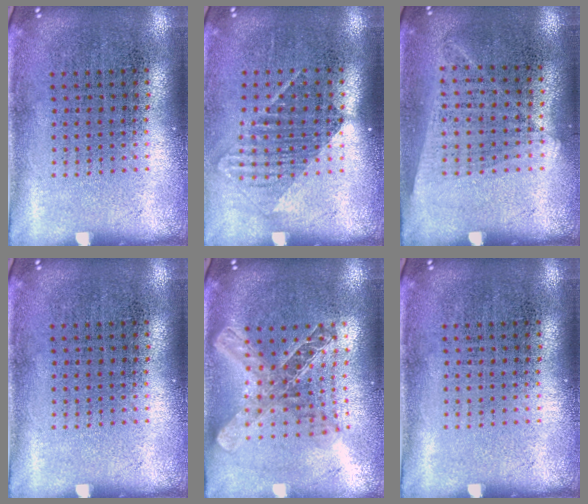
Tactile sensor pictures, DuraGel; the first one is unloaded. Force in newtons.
{"total": 1.3, "press": 1.0, "slide": 0.8}
{"total": 1.2, "press": 1.1, "slide": 0.6}
{"total": 0.0}
{"total": 2.1, "press": 1.7, "slide": 1.1}
{"total": 0.0}